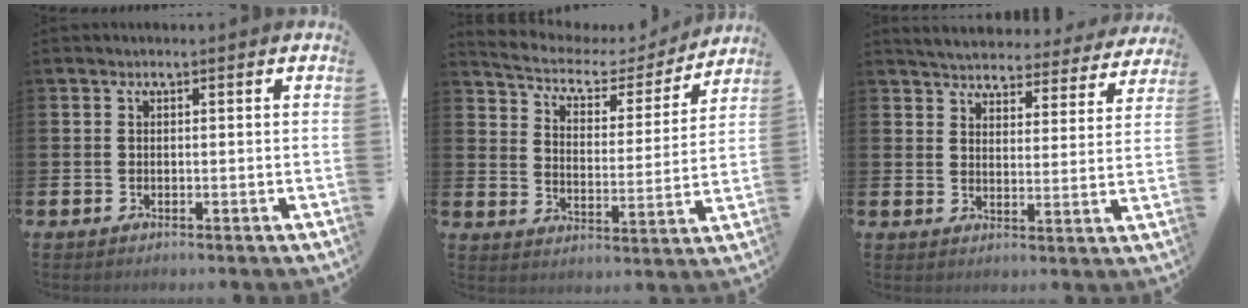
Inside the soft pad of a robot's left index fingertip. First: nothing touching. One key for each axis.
{"total": 5.8, "fx": 5.1, "fy": 2.2, "fz": 1.8, "tx": -0.059, "ty": -0.040, "tz": 0.078}
{"total": 4.7, "fx": 4.6, "fy": 0.8, "fz": 0.3, "tx": -0.028, "ty": -0.035, "tz": 0.079}